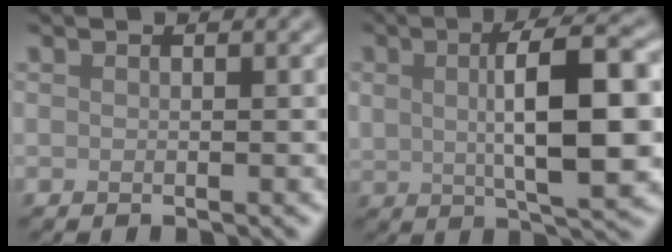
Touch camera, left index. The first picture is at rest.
{"total": 9.4, "force": [1.0, 3.3, 8.7], "torque": [-0.139, 0.005, 0.018]}